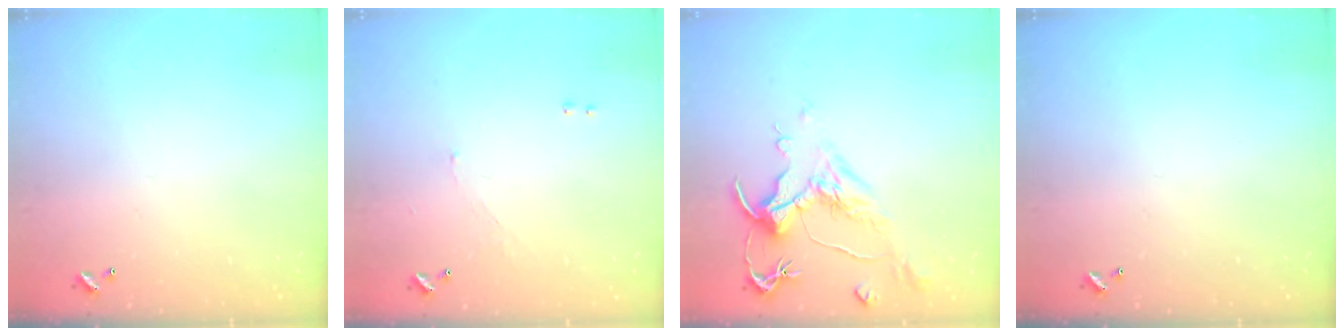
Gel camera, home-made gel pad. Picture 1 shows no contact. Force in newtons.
{"total": 1.3, "press": 1.2, "slide": 0.5}
{"total": 1.6, "press": 0.6, "slide": 1.4}
{"total": 0.0}